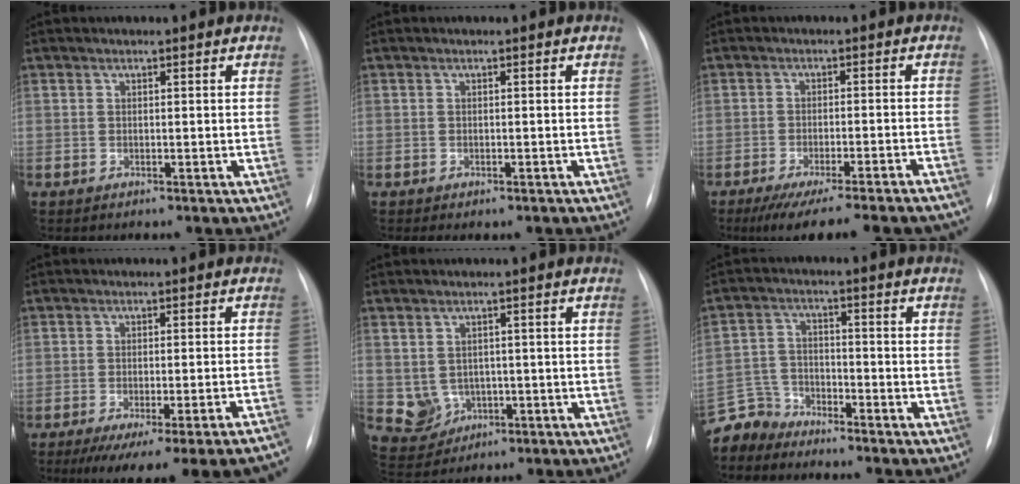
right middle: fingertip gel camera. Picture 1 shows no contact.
{"total": 1.1, "force": [-0.7, 0.6, 0.5], "torque": [-0.012, -0.002, -0.005]}
{"total": 17.1, "force": [-14.6, 1.0, 8.8], "torque": [-0.092, -0.023, -0.194]}
{"total": 18.4, "force": [-15.8, 0.2, 9.5], "torque": [-0.071, -0.022, -0.198]}
{"total": 4.8, "force": [-0.6, 4.5, 1.3], "torque": [-0.024, 0.008, 0.006]}
{"total": 6.3, "force": [-6.0, 1.6, -1.1], "torque": [0.015, 0.003, -0.123]}